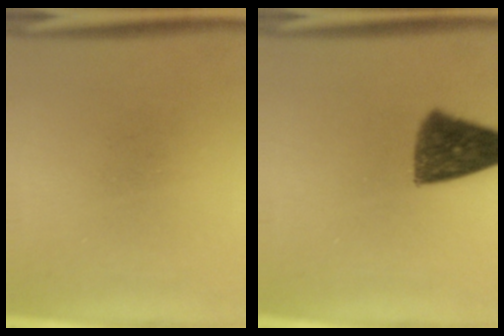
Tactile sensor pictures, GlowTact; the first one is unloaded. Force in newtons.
{"total": 9.7}